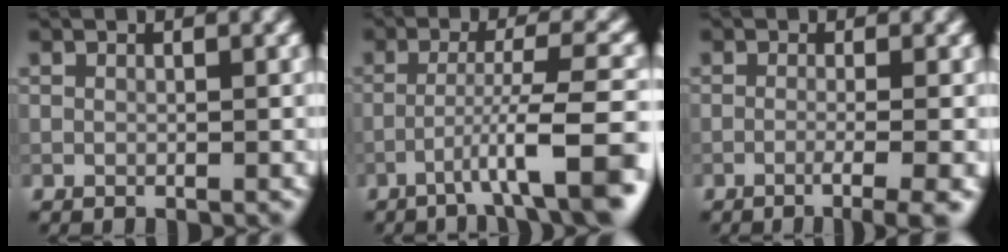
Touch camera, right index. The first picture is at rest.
{"total": 6.9, "force": [-3.4, 0.9, 6.0], "torque": [-0.090, 0.013, -0.059]}
{"total": 3.8, "force": [-1.6, 0.8, 3.3], "torque": [-0.042, 0.000, -0.035]}